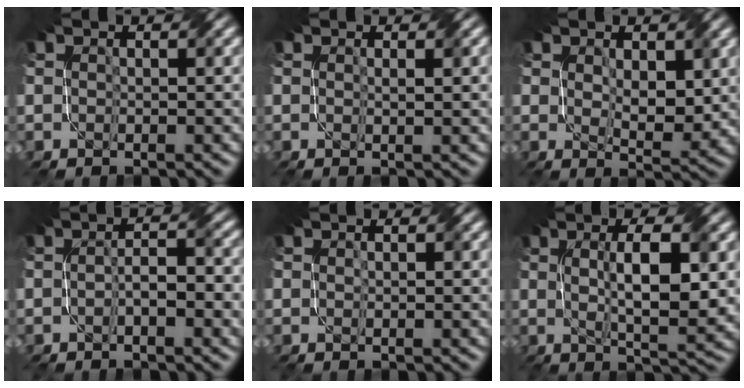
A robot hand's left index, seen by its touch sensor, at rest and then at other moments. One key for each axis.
{"total": 1.2, "fx": 0.3, "fy": 0.1, "fz": 1.2, "tx": -0.016, "ty": 0.001, "tz": 0.003}
{"total": 3.8, "fx": 1.1, "fy": 2.1, "fz": 2.9, "tx": -0.056, "ty": -0.011, "tz": 0.024}
{"total": 3.5, "fx": -0.8, "fy": 1.1, "fz": 3.3, "tx": -0.057, "ty": 0.003, "tz": -0.014}
{"total": 0.7, "fx": 0.3, "fy": 0.3, "fz": 0.6, "tx": -0.010, "ty": -0.001, "tz": 0.007}
{"total": 7.1, "fx": 0.8, "fy": 1.7, "fz": 6.8, "tx": -0.107, "ty": 0.002, "tz": 0.015}